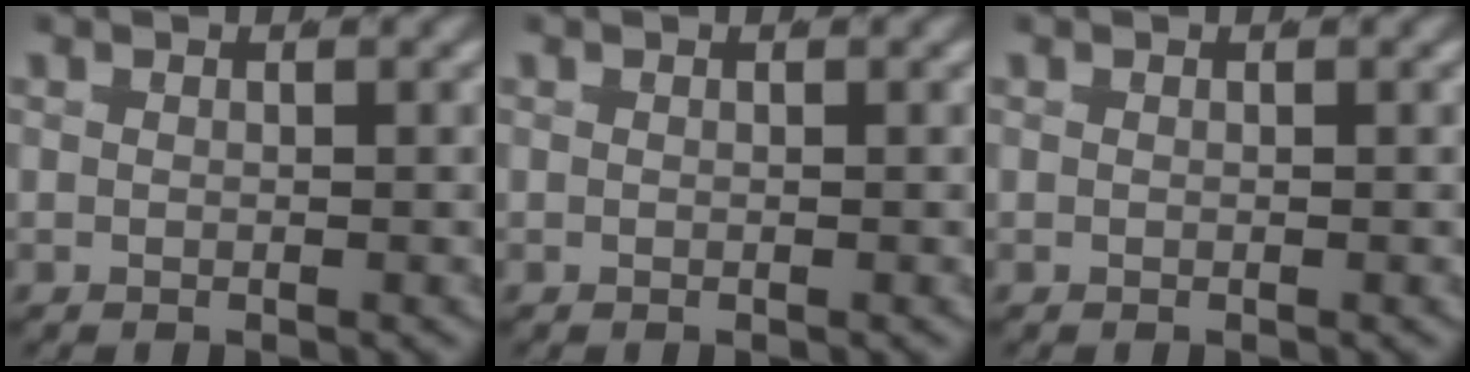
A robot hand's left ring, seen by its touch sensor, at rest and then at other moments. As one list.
[{"total": 0.0}, {"total": 0.0}]